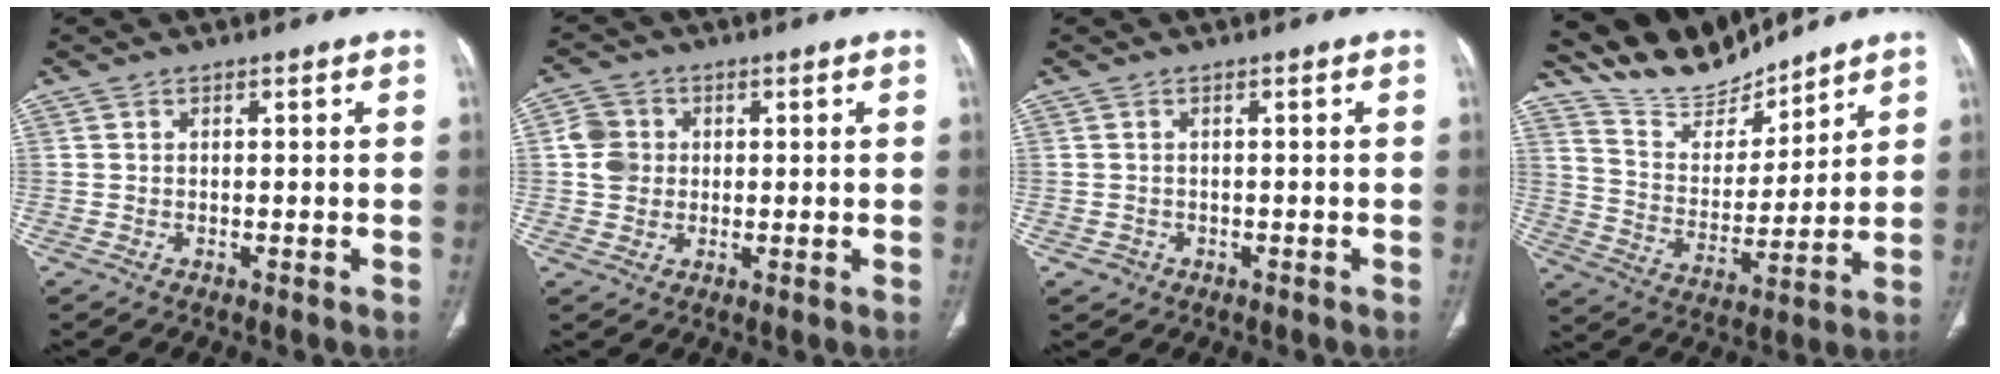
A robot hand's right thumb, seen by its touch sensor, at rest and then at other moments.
{"total": 5.5, "force": [0.5, 5.0, 2.3], "torque": [-0.029, 0.006, 0.005]}
{"total": 1.3, "force": [-0.5, 1.2, 0.1], "torque": [0.001, 0.008, -0.004]}
{"total": 13.0, "force": [12.3, 3.4, 2.5], "torque": [-0.023, -0.074, 0.242]}